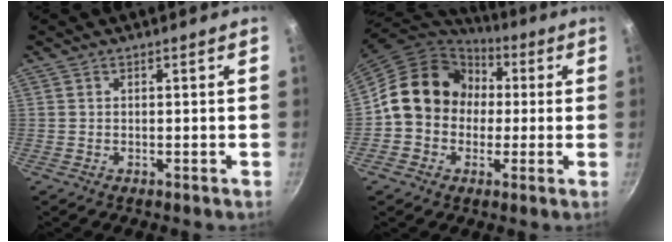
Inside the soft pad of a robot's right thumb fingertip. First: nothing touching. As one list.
[{"total": 15.3, "force": [1.0, 13.2, 7.5], "torque": [-0.085, 0.034, 0.001]}]